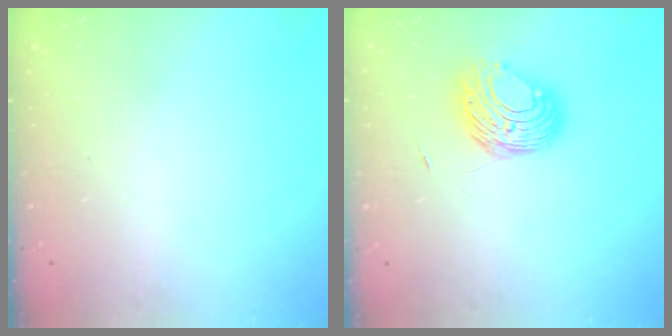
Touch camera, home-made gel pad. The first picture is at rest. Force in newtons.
{"total": 9.2, "press": 9.2, "slide": 0.5}